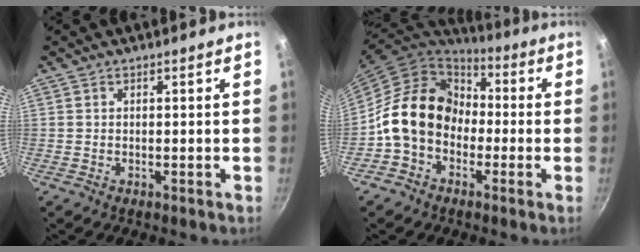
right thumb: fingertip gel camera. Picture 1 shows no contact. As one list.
[{"total": 15.7, "force": [-1.8, 12.6, 9.2], "torque": [-0.123, 0.049, -0.049]}]